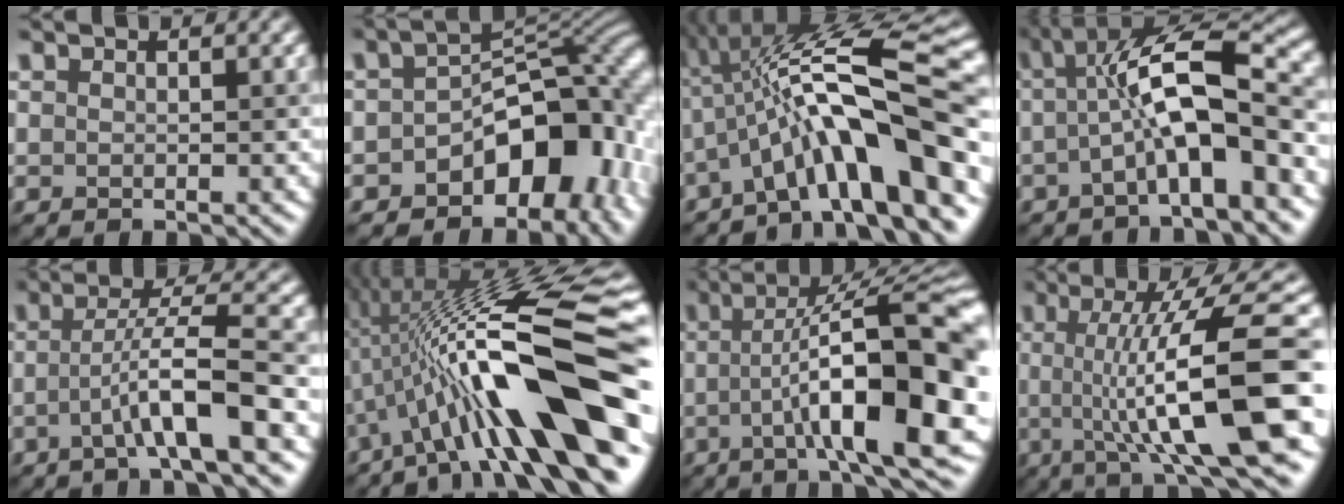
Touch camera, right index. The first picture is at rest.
{"total": 11.5, "force": [-4.1, 7.1, 8.1], "torque": [-0.078, 0.001, -0.066]}
{"total": 11.7, "force": [-2.9, 2.8, 11.0], "torque": [-0.165, 0.026, -0.049]}
{"total": 9.0, "force": [-0.9, 2.2, 8.7], "torque": [-0.135, 0.019, -0.019]}
{"total": 5.7, "force": [-1.6, 0.4, 5.4], "torque": [-0.092, 0.014, -0.033]}
{"total": 14.6, "force": [-2.0, 3.5, 14.0], "torque": [-0.222, 0.029, -0.032]}
{"total": 13.3, "force": [-1.3, 2.8, 12.9], "torque": [-0.177, 0.016, -0.017]}
{"total": 12.7, "force": [-0.5, 2.7, 12.4], "torque": [-0.167, 0.007, -0.006]}